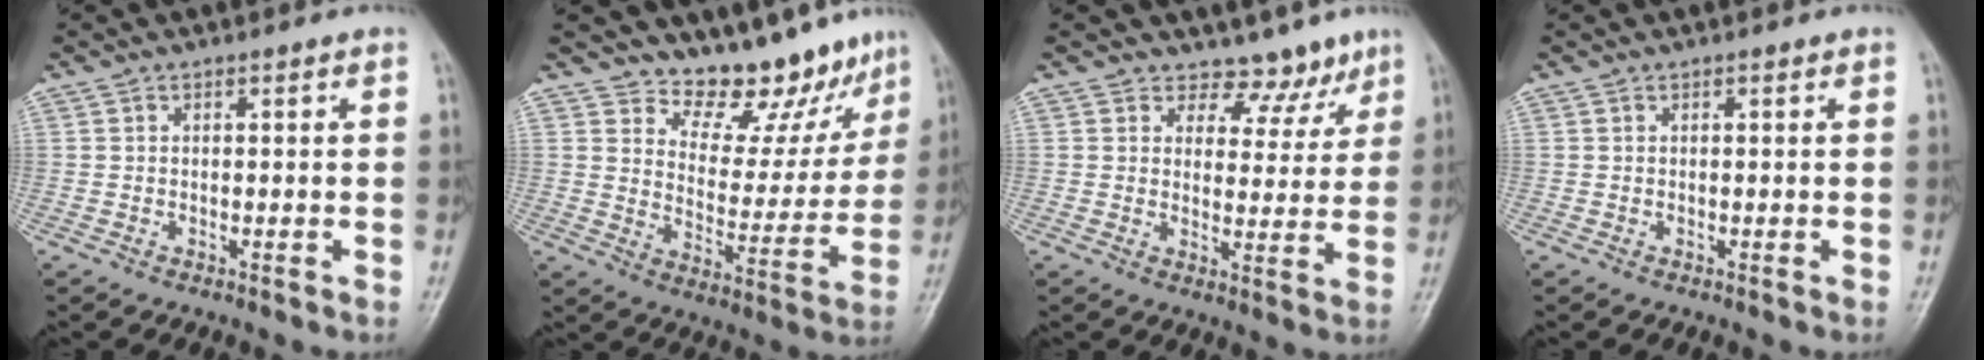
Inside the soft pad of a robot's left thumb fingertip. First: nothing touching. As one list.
[{"total": 13.6, "force": [11.9, 5.3, 3.8], "torque": [-0.009, -0.100, 0.171]}, {"total": 6.8, "force": [5.4, 4.1, 0.8], "torque": [0.023, -0.040, 0.066]}, {"total": 0.0}]